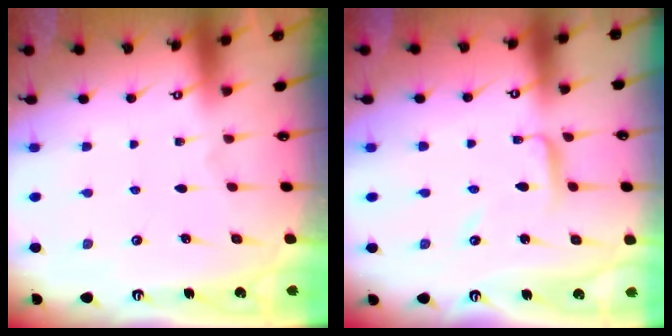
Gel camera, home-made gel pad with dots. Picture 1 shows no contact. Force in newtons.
{"total": 5.5, "press": 5.5, "slide": 0.4}